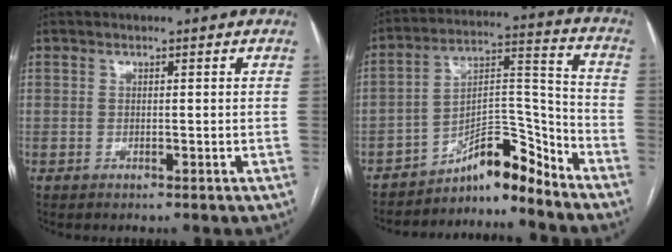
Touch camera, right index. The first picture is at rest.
{"total": 9.1, "force": [-8.3, 1.6, 3.3], "torque": [-0.051, 0.055, -0.137]}